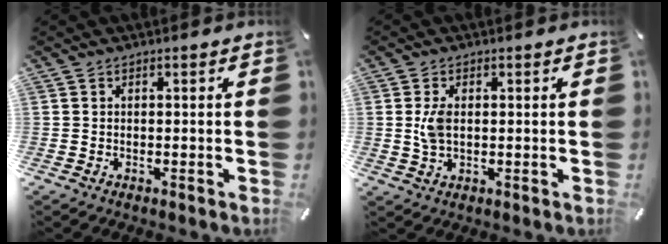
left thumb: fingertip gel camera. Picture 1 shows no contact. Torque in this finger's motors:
{"motor_torque": [0.44, 0.70, -0.10, -0.19, -0.02]}